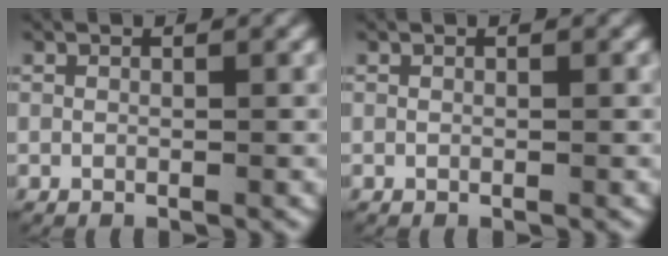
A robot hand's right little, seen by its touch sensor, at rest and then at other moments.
{"total": 0.0}